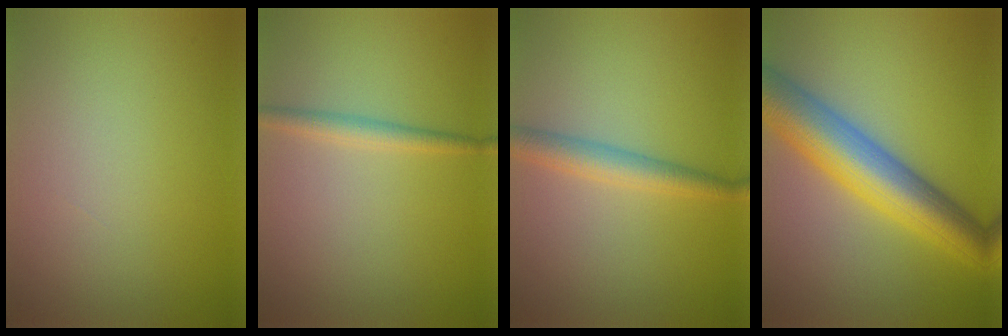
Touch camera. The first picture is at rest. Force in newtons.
{"total": 1.7, "press": 1.7, "slide": 0.1}
{"total": 2.9, "press": 2.9, "slide": 0.0}
{"total": 9.0, "press": 9.0, "slide": 0.2}